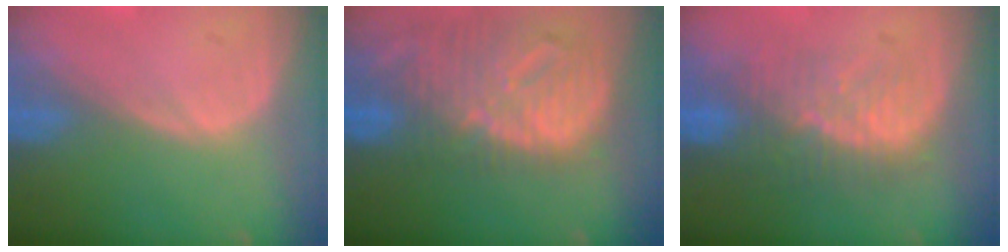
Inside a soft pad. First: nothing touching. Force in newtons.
{"total": 12.6, "press": 11.0, "slide": 6.2}
{"total": 9.7, "press": 8.5, "slide": 4.8}